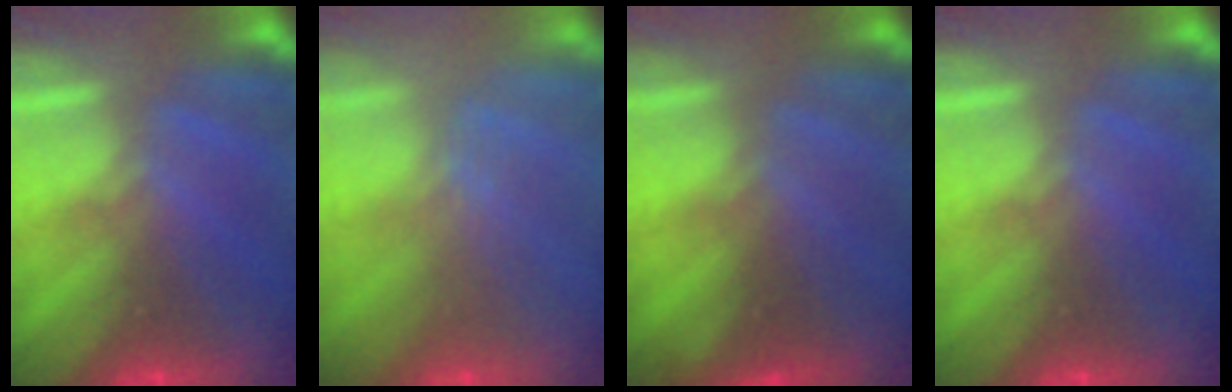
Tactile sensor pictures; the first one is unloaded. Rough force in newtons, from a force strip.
{"total": 2.4}
{"total": 1.8}
{"total": 0.0}